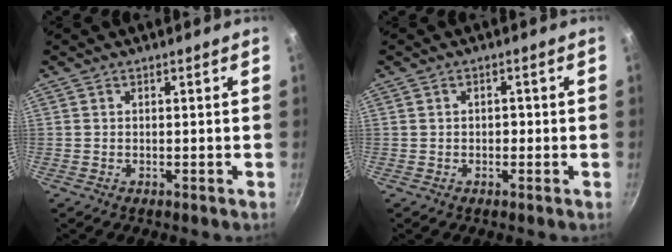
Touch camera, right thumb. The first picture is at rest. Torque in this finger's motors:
{"motor_torque": [0.15, -0.40, -0.43, 0.26, 0.07]}